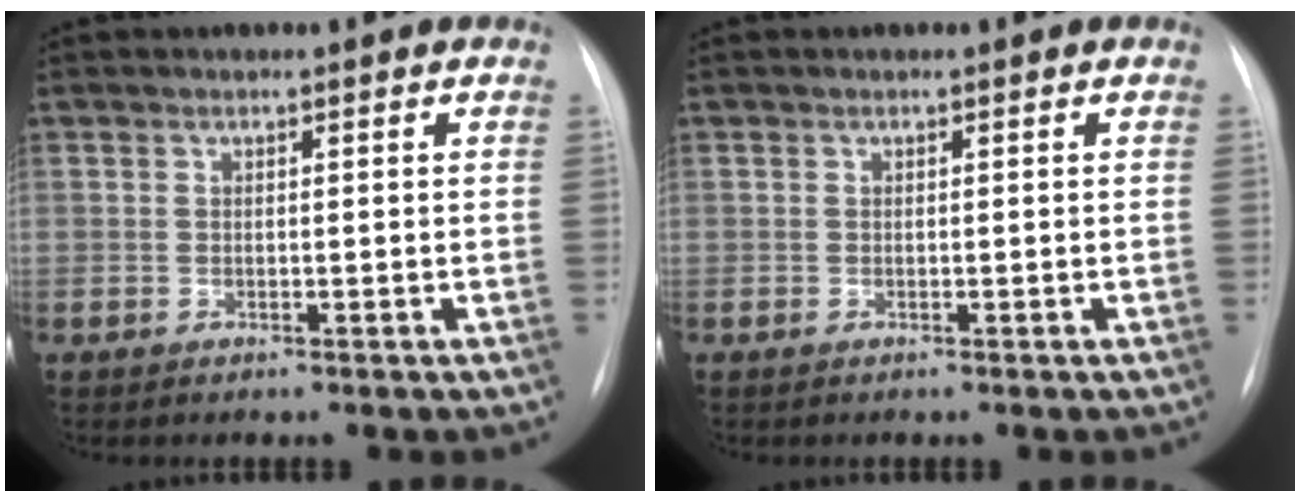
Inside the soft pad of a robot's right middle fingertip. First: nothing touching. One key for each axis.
{"total": 0.0}